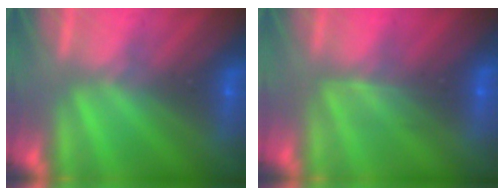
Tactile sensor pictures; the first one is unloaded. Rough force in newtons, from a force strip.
{"total": 2.4}